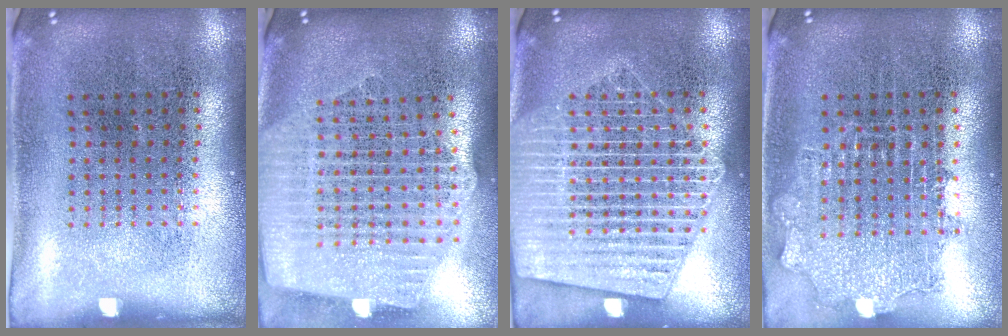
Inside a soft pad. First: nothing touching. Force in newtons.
{"total": 2.6, "press": 2.2, "slide": 1.4}
{"total": 3.9, "press": 3.8, "slide": 0.4}
{"total": 1.2, "press": 1.2, "slide": 0.3}